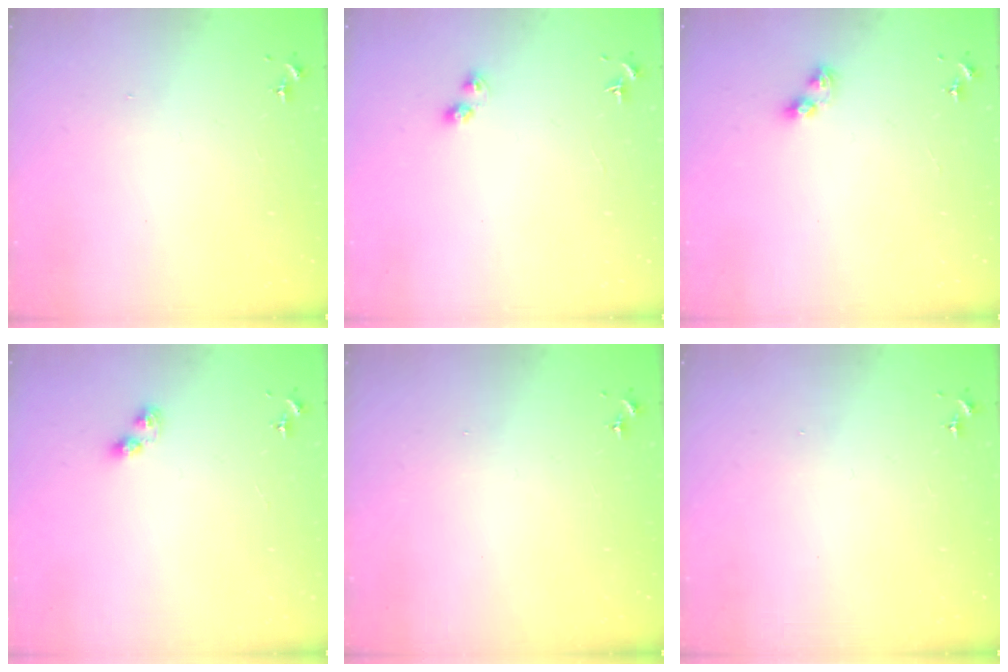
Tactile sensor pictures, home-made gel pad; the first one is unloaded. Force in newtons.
{"total": 3.4, "press": 3.4, "slide": 0.1}
{"total": 5.7, "press": 5.7, "slide": 0.4}
{"total": 2.6, "press": 2.5, "slide": 0.4}
{"total": 0.0}
{"total": 0.0}